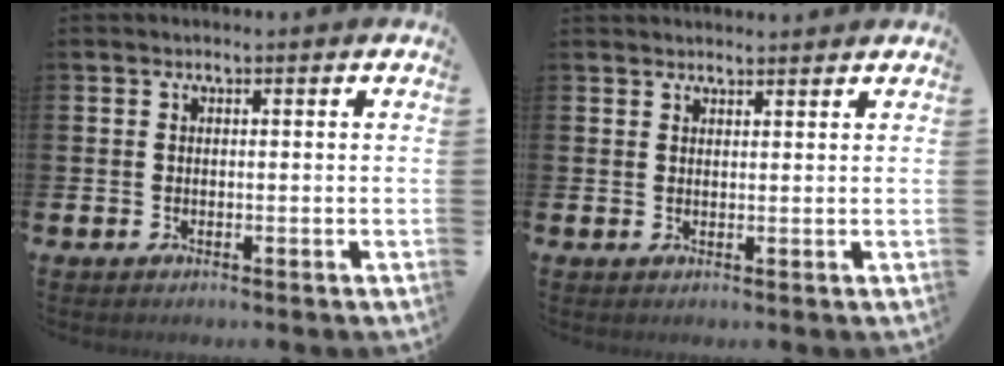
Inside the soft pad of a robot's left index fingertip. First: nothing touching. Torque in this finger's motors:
{"motor_torque": [0.27, -0.49, 0.33, 0.06]}